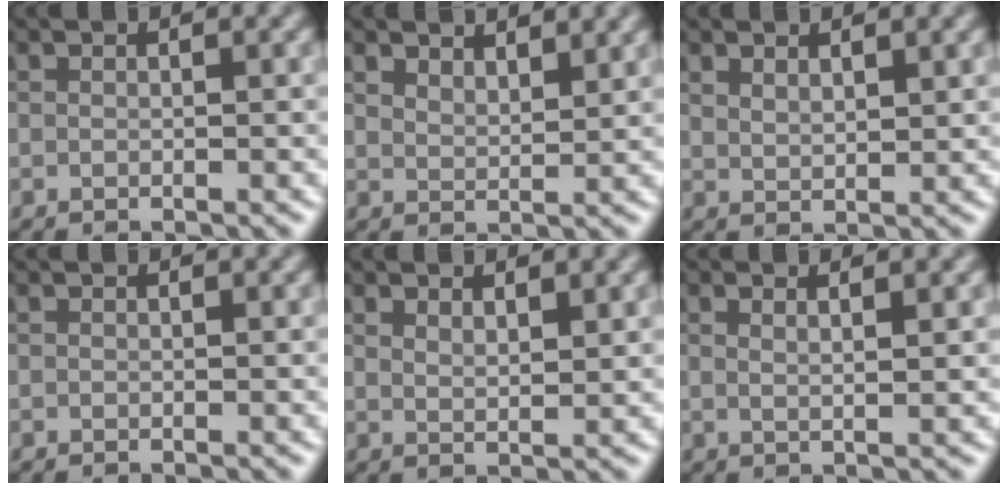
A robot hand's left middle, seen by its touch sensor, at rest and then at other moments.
{"total": 3.9, "force": [3.4, 1.1, 1.4], "torque": [-0.022, 0.004, 0.047]}
{"total": 1.5, "force": [1.3, 0.4, 0.7], "torque": [-0.015, -0.001, 0.024]}
{"total": 0.0}
{"total": 1.7, "force": [1.3, 0.5, 0.9], "torque": [-0.019, -0.003, 0.024]}
{"total": 2.6, "force": [1.2, 0.9, 2.1], "torque": [-0.019, 0.003, 0.003]}